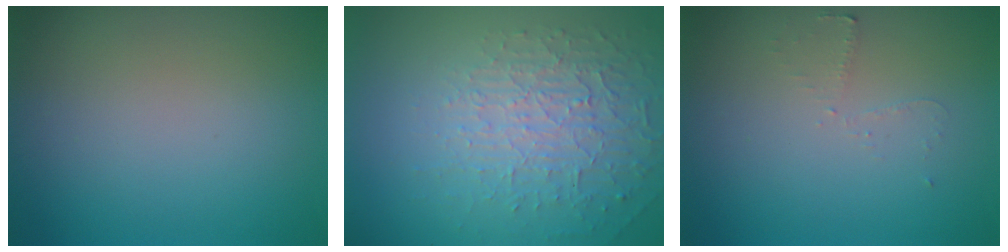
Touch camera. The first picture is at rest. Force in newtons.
{"total": 5.1, "press": 3.3, "slide": 3.9}
{"total": 1.2, "press": 1.1, "slide": 0.3}